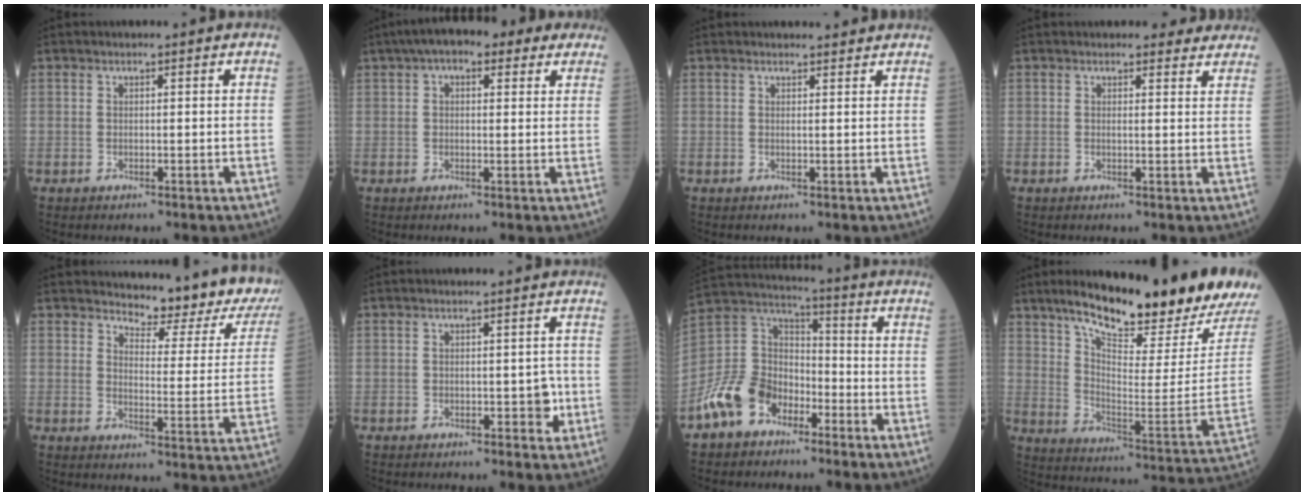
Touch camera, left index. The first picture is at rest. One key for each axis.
{"total": 10.4, "fx": 6.8, "fy": 4.3, "fz": 6.6, "tx": -0.090, "ty": 0.048, "tz": 0.097}
{"total": 4.6, "fx": 4.5, "fy": 0.8, "fz": 0.9, "tx": -0.010, "ty": 0.022, "tz": 0.058}
{"total": 6.9, "fx": 6.4, "fy": 2.0, "fz": 1.6, "tx": 0.001, "ty": 0.002, "tz": 0.061}
{"total": 15.4, "fx": 14.4, "fy": 2.8, "fz": 4.8, "tx": -0.048, "ty": -0.065, "tz": 0.158}
{"total": 2.5, "fx": -0.6, "fy": 1.3, "fz": 2.0, "tx": -0.020, "ty": 0.005, "tz": -0.002}
{"total": 10.9, "fx": -6.5, "fy": 7.3, "fz": 4.9, "tx": -0.129, "ty": 0.021, "tz": -0.129}
{"total": 21.4, "fx": 18.0, "fy": 0.5, "fz": 11.6, "tx": -0.186, "ty": -0.067, "tz": 0.270}